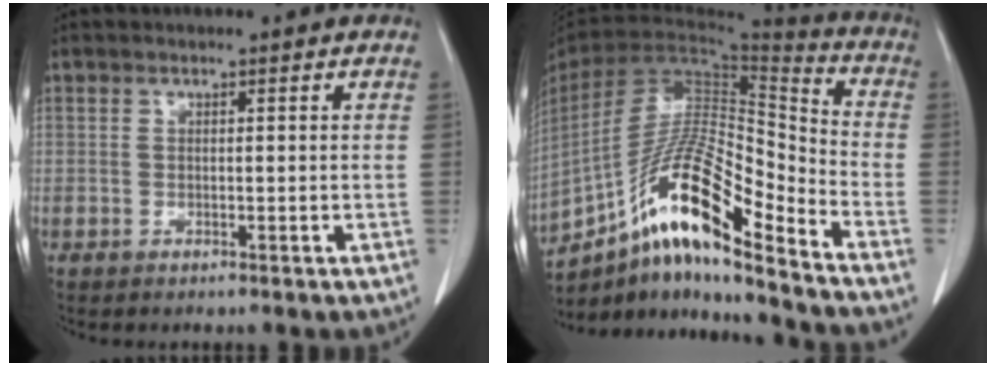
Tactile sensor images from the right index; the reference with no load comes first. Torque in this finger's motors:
{"motor_torque": [1.23, -0.91, 0.70, 0.21]}